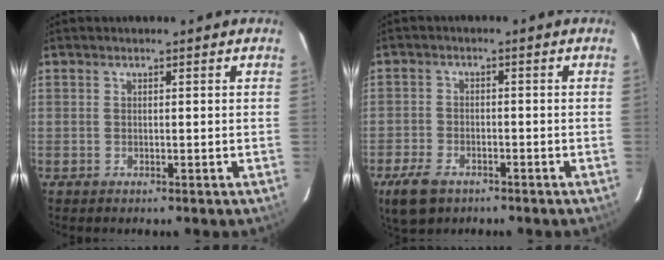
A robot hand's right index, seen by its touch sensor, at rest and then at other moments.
{"total": 7.6, "force": [-4.9, 4.3, 3.8], "torque": [-0.106, -0.010, -0.088]}